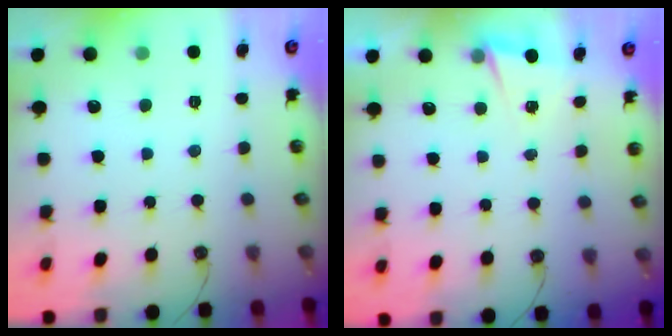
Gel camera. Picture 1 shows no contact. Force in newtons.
{"total": 2.4, "press": 2.2, "slide": 1.1}